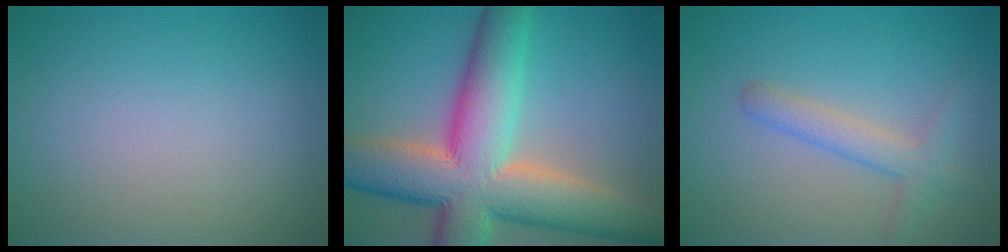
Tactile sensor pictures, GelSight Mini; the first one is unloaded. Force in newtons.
{"total": 13.7, "press": 13.7, "slide": 0.8}
{"total": 2.8, "press": 2.8, "slide": 0.1}